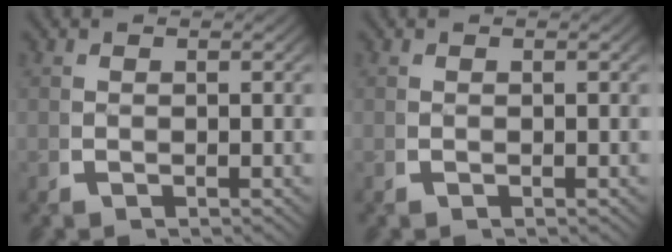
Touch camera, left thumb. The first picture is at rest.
{"total": 0.0}